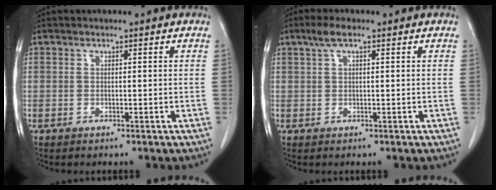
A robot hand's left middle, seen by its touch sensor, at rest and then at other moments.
{"total": 2.8, "force": [1.6, 0.6, 2.2], "torque": [-0.050, 0.016, 0.032]}